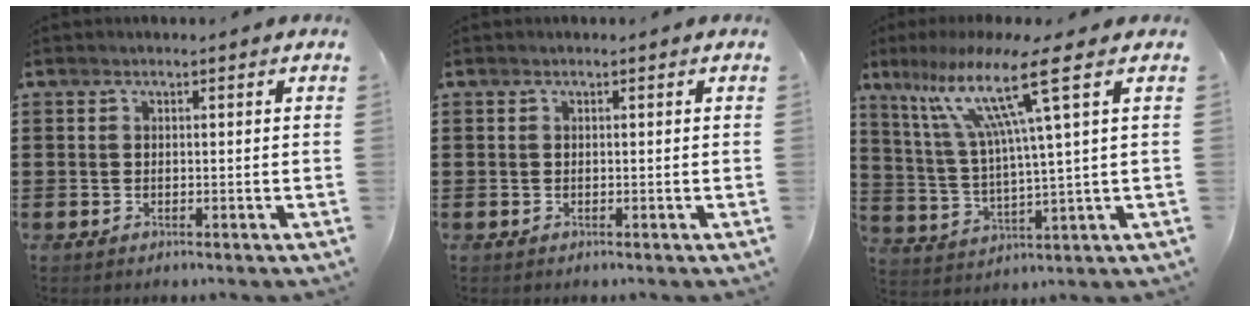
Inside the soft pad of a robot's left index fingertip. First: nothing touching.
{"total": 0.0}
{"total": 13.5, "force": [6.9, 0.2, 11.6], "torque": [-0.246, -0.011, 0.105]}